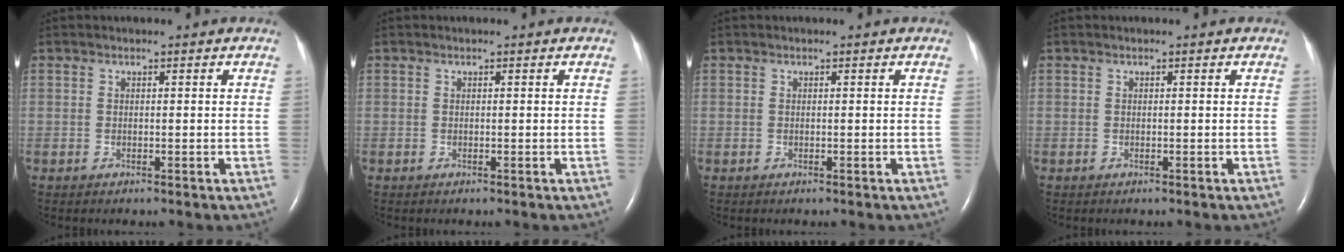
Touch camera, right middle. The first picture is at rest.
{"total": 0.0}
{"total": 0.0}
{"total": 0.0}